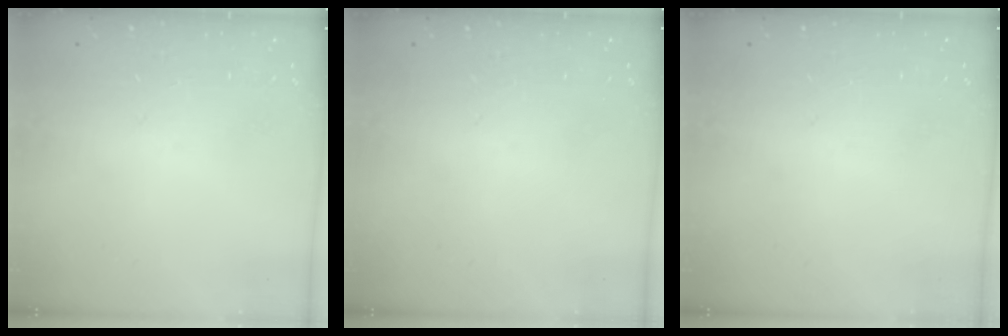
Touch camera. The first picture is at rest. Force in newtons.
{"total": 0.0}
{"total": 0.0}